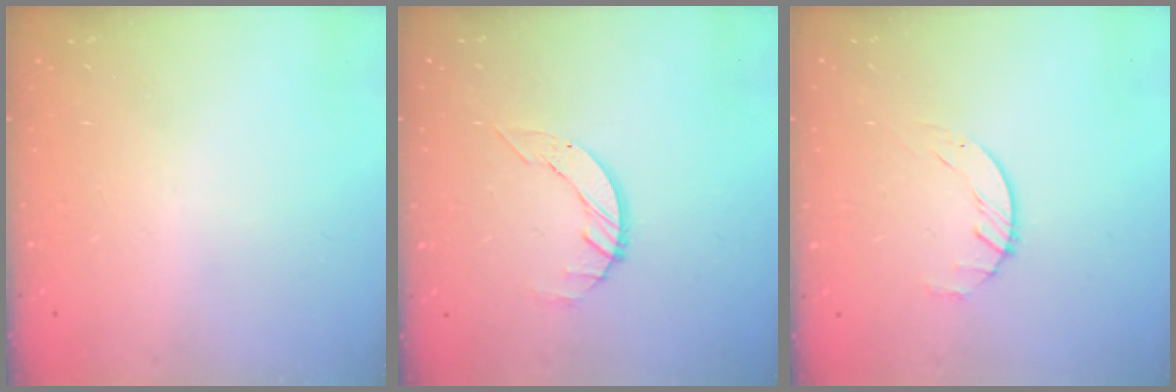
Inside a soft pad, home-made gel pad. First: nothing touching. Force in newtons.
{"total": 3.6, "press": 3.6, "slide": 0.4}
{"total": 1.6, "press": 1.6, "slide": 0.3}